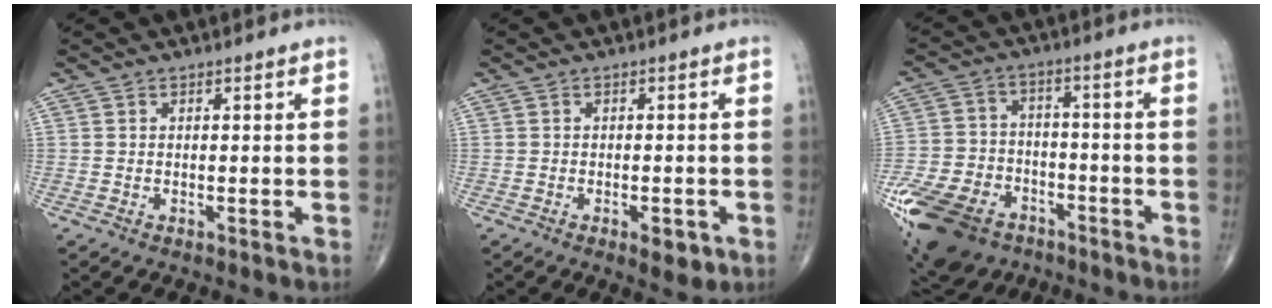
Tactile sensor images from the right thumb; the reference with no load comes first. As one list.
[{"total": 3.8, "force": [-1.6, 1.7, 3.0], "torque": [-0.034, 0.000, -0.016]}, {"total": 20.5, "force": [-11.2, 13.7, 10.3], "torque": [-0.237, 0.034, -0.189]}]